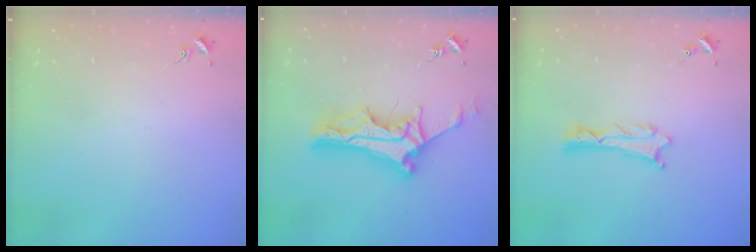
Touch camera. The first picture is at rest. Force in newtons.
{"total": 11.4, "press": 11.4, "slide": 1.0}
{"total": 1.3, "press": 1.2, "slide": 0.1}